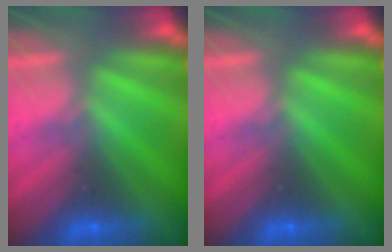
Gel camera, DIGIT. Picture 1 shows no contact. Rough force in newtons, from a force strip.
{"total": 0.0}